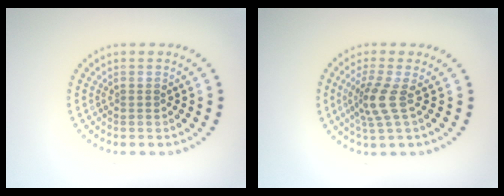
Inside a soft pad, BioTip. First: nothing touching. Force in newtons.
{"total": 2.9, "press": 2.1, "slide": 2.0}